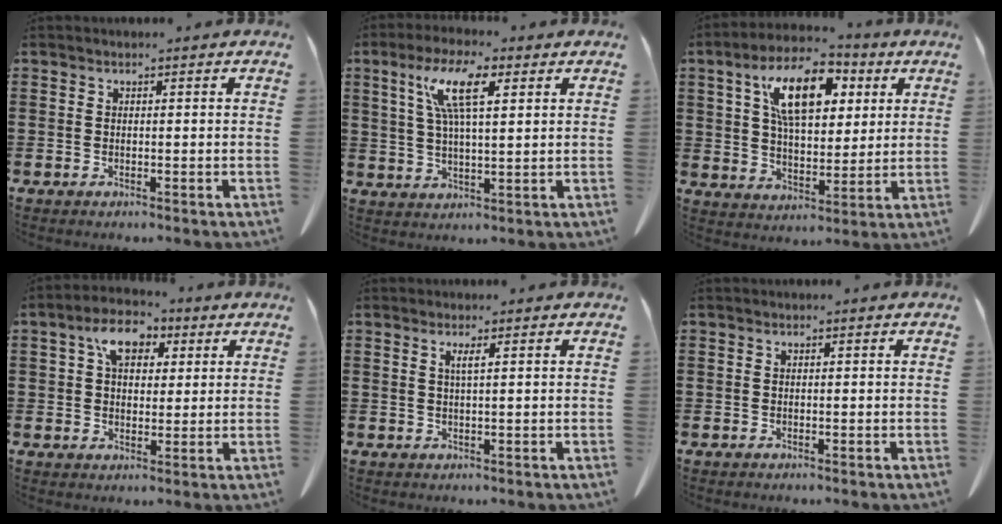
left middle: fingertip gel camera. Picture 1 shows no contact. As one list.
[{"total": 9.0, "force": [4.1, 2.4, 7.7], "torque": [-0.160, 0.010, 0.070]}, {"total": 12.6, "force": [5.8, 6.1, 9.4], "torque": [-0.173, 0.003, 0.101]}, {"total": 6.4, "force": [2.9, 4.0, 4.1], "torque": [-0.081, 0.011, 0.048]}, {"total": 1.5, "force": [0.6, 0.0, 1.4], "torque": [-0.030, -0.002, 0.011]}, {"total": 0.0}]